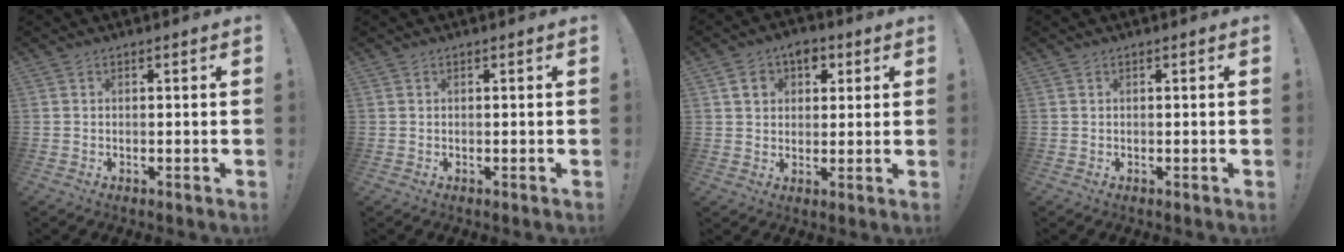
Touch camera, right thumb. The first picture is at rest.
{"total": 0.0}
{"total": 7.8, "force": [3.1, 6.4, 3.1], "torque": [-0.046, -0.004, 0.059]}
{"total": 0.0}